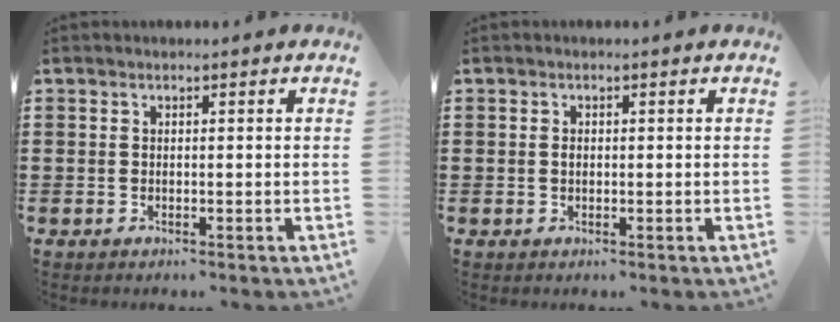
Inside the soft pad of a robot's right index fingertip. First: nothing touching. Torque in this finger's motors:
{"motor_torque": [0.18, 0.27, 0.10, 0.01]}